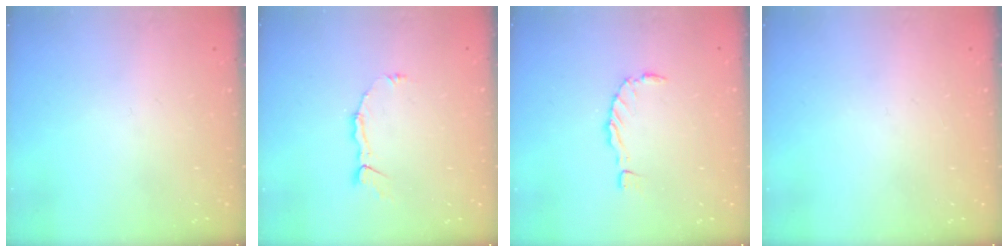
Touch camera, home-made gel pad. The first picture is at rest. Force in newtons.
{"total": 3.6, "press": 3.6, "slide": 0.2}
{"total": 0.0}
{"total": 0.0}